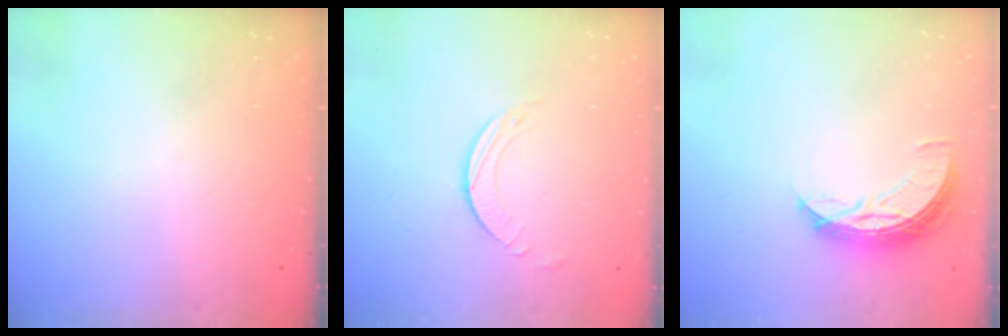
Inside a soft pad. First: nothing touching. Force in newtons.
{"total": 1.9, "press": 1.9, "slide": 0.2}
{"total": 8.4, "press": 8.4, "slide": 0.4}